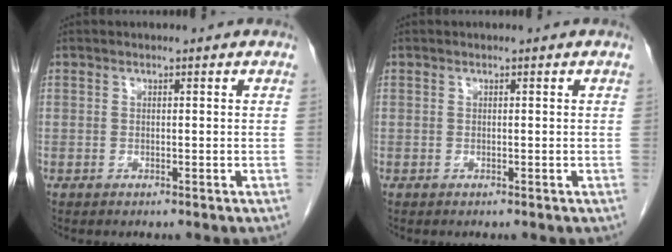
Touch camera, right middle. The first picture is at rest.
{"total": 0.0}